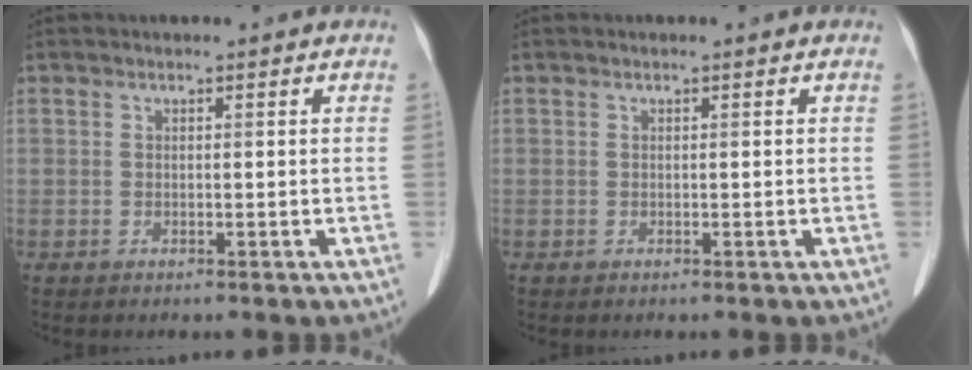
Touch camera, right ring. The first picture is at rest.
{"total": 0.0}